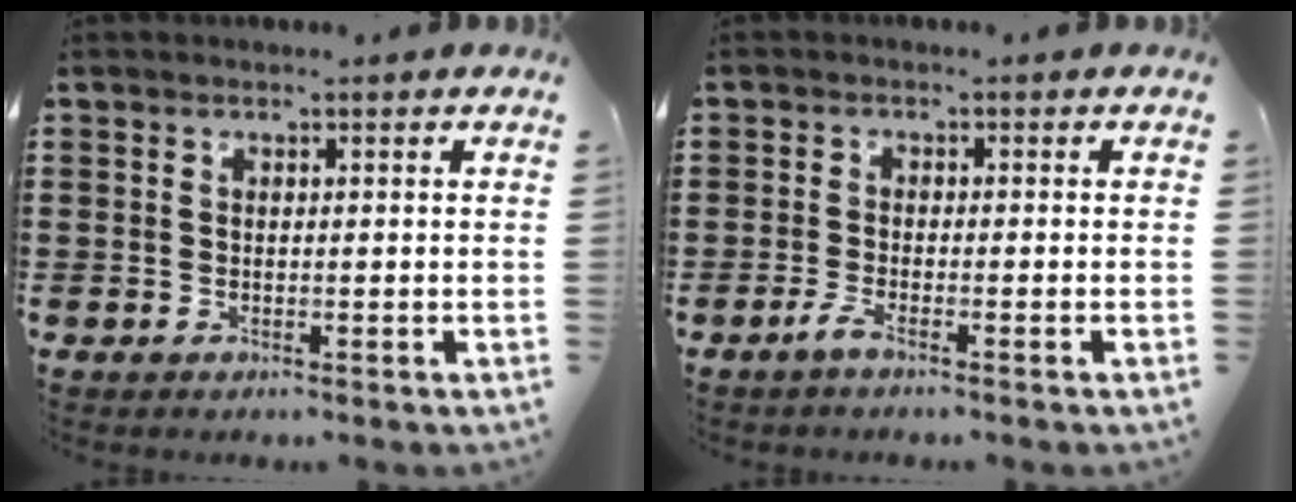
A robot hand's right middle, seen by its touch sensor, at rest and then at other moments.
{"total": 2.1, "force": [-1.3, 0.1, 1.6], "torque": [-0.036, -0.006, -0.025]}